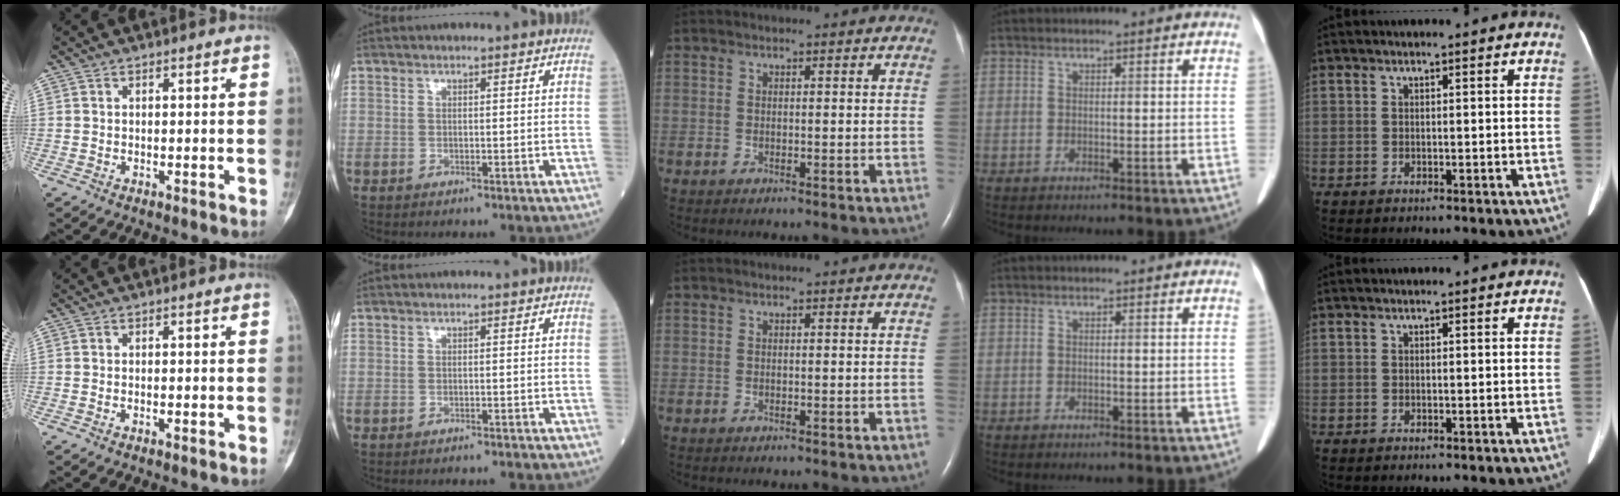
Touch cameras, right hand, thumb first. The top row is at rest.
{"thumb": {"total": 0.8, "force": [-0.3, 0.3, 0.7], "torque": [-0.010, 0.004, -0.002]}, "index": {"total": 1.7, "force": [-1.7, 0.2, 0.4], "torque": [-0.010, -0.004, -0.019]}}